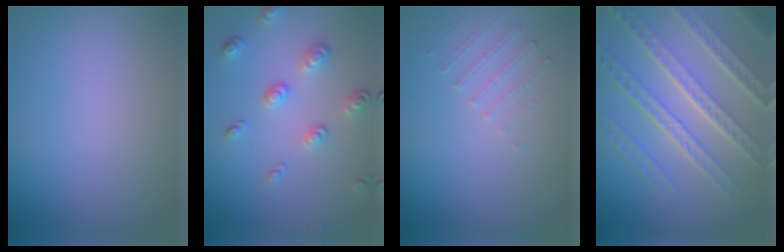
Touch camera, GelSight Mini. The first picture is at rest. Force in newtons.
{"total": 3.3, "press": 2.6, "slide": 2.1}
{"total": 1.3, "press": 0.9, "slide": 1.0}
{"total": 8.0, "press": 5.6, "slide": 5.8}